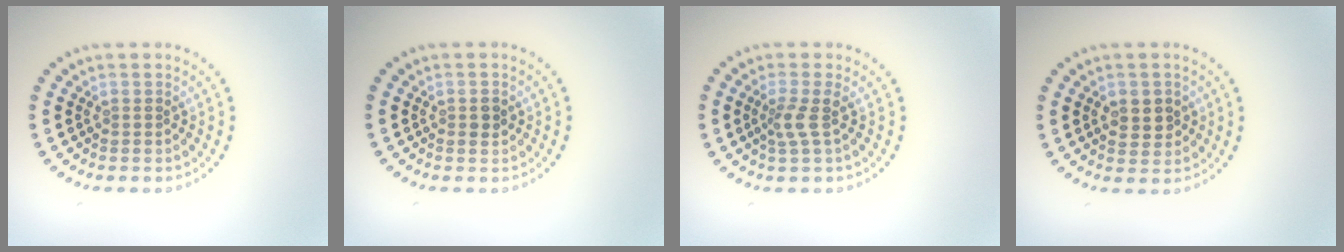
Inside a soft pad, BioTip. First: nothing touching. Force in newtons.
{"total": 1.0, "press": 1.0, "slide": 0.1}
{"total": 2.0, "press": 1.5, "slide": 1.3}
{"total": 2.7, "press": 2.6, "slide": 0.5}